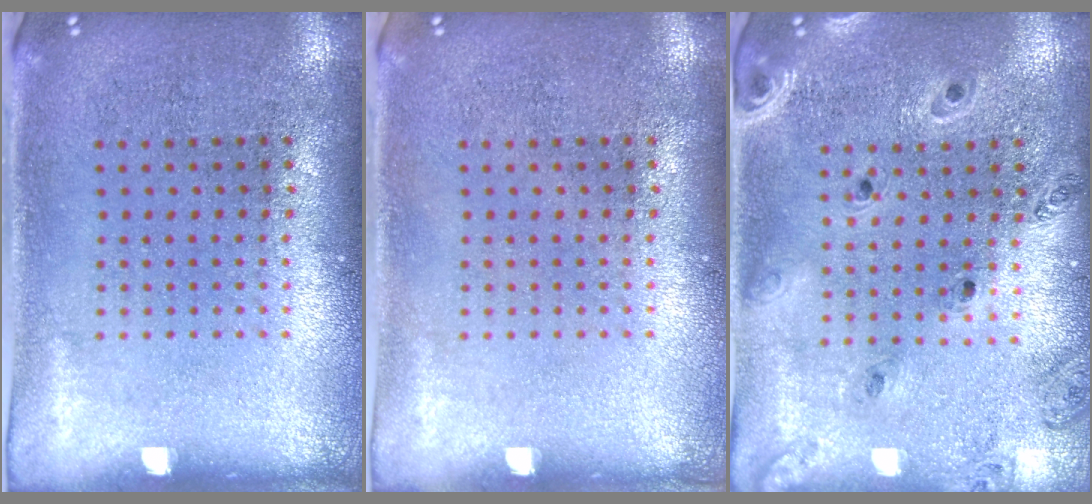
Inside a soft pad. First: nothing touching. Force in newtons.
{"total": 0.0}
{"total": 0.8, "press": 0.8, "slide": 0.1}